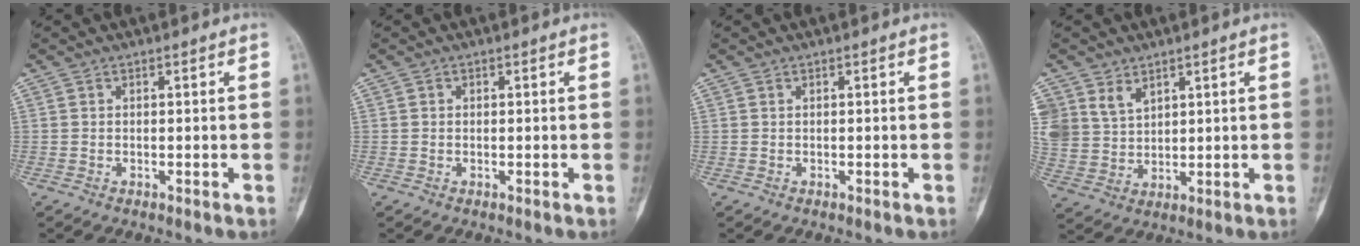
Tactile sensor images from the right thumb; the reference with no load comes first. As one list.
[{"total": 0.0}, {"total": 0.0}, {"total": 8.3, "force": [4.8, 6.1, 3.2], "torque": [-0.051, -0.016, 0.109]}]